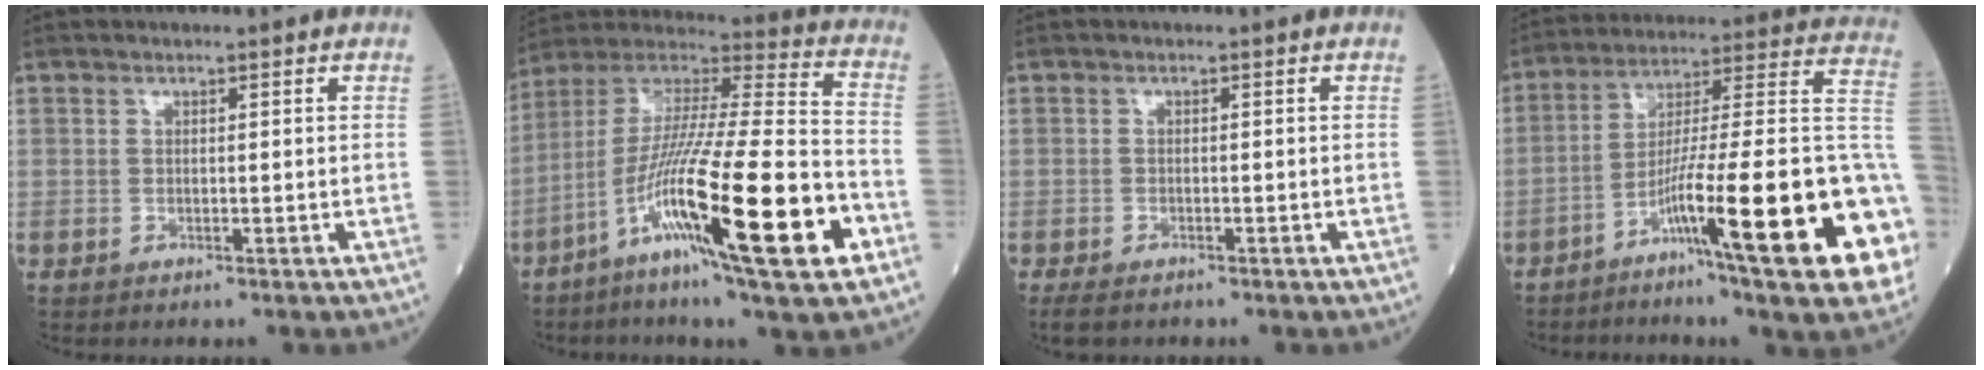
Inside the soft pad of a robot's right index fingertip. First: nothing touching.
{"total": 26.0, "force": [-9.9, 1.7, 24.0], "torque": [-0.415, -0.040, -0.176]}
{"total": 2.7, "force": [-2.2, 1.0, 1.4], "torque": [-0.028, -0.007, -0.032]}
{"total": 25.3, "force": [-9.5, 0.6, 23.5], "torque": [-0.282, -0.013, -0.155]}